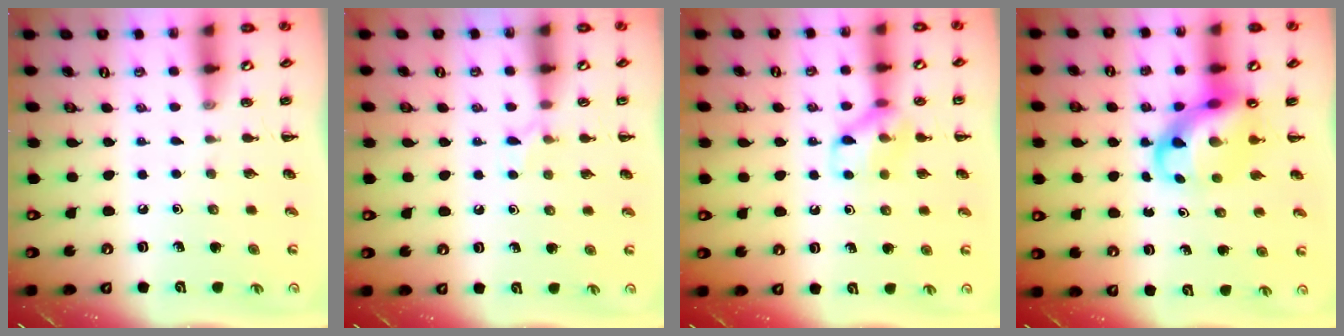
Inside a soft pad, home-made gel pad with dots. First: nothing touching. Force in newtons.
{"total": 5.6, "press": 5.3, "slide": 1.8}
{"total": 10.5, "press": 10.4, "slide": 1.0}
{"total": 8.3, "press": 7.9, "slide": 2.3}